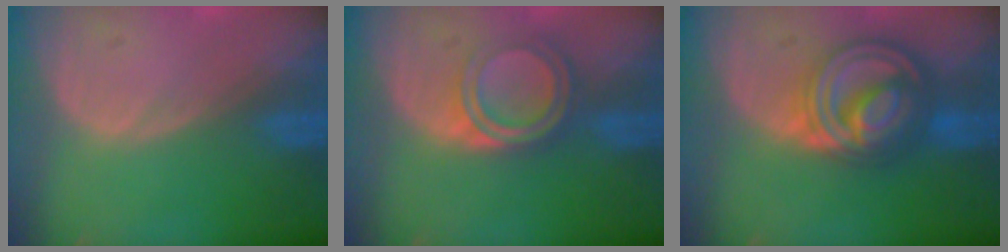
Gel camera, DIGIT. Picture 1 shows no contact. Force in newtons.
{"total": 5.2, "press": 4.8, "slide": 1.9}
{"total": 9.3, "press": 9.3, "slide": 0.7}